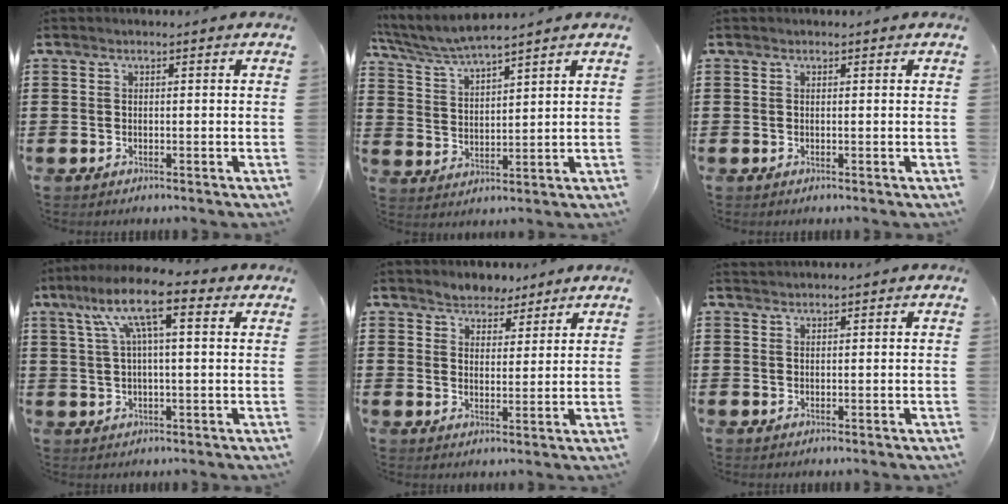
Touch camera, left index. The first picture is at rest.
{"total": 5.5, "force": [5.2, 0.1, 2.0], "torque": [-0.058, -0.023, 0.091]}
{"total": 0.0}
{"total": 10.8, "force": [5.2, 2.6, 9.1], "torque": [-0.189, 0.002, 0.087]}
{"total": 3.8, "force": [3.5, 1.5, -0.3], "torque": [-0.010, -0.003, 0.068]}
{"total": 0.9, "force": [0.9, 0.0, 0.0], "torque": [-0.002, -0.001, 0.017]}